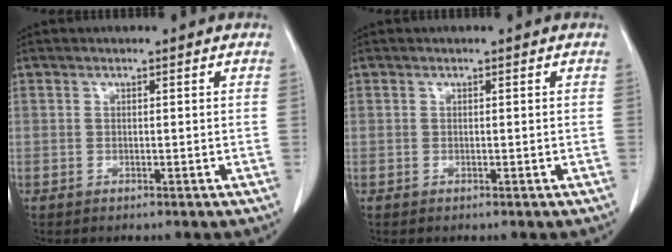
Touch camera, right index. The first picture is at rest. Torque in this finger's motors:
{"motor_torque": [0.00, 0.00, 0.01, 0.00]}